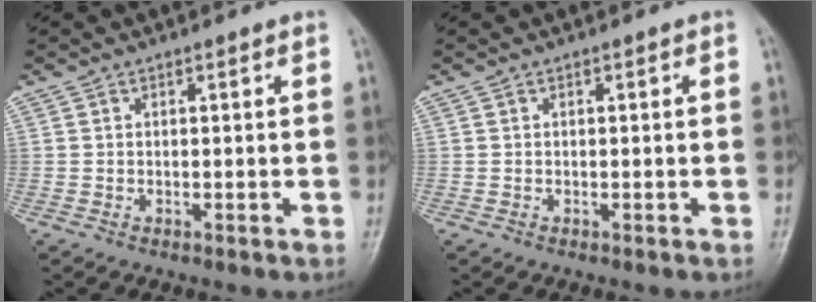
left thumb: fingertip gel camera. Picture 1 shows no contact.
{"total": 0.0}